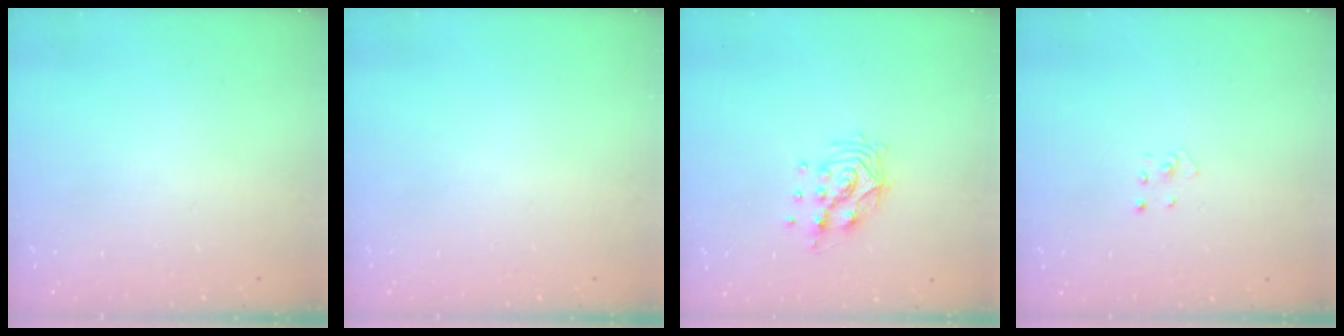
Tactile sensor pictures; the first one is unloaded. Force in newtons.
{"total": 0.0}
{"total": 9.8, "press": 9.8, "slide": 0.7}
{"total": 1.9, "press": 1.9, "slide": 0.1}